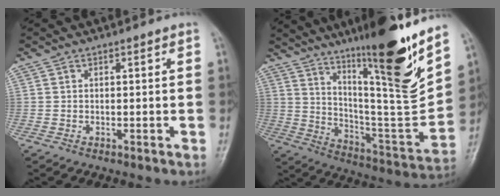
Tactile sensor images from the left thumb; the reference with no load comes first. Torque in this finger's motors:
{"motor_torque": [3.45, 1.56, 1.29, -1.48, 0.46]}